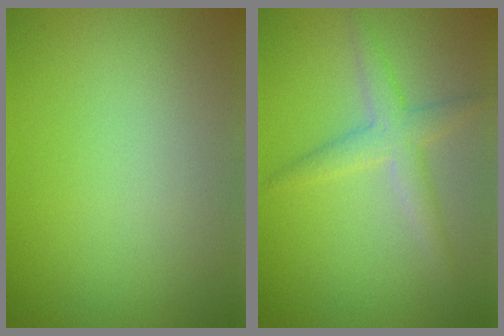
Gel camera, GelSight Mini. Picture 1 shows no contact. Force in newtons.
{"total": 3.0, "press": 3.0, "slide": 0.1}